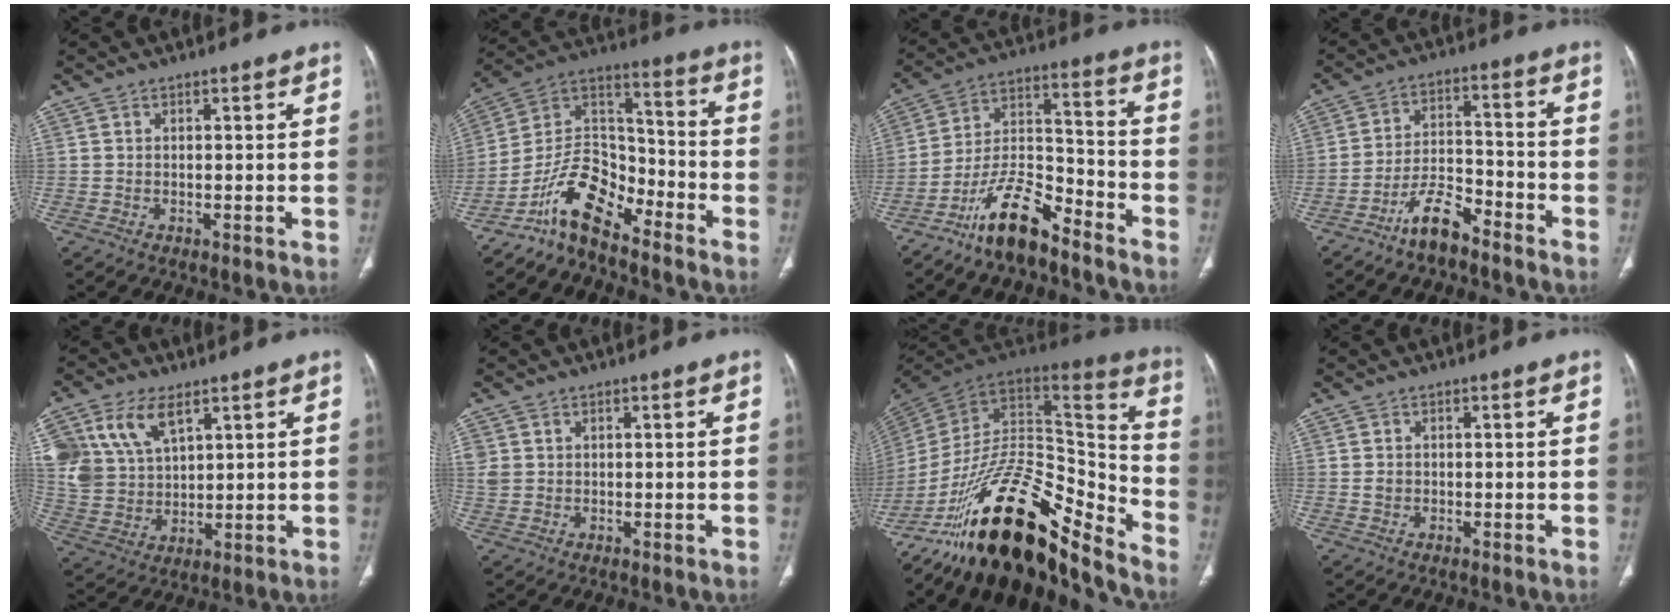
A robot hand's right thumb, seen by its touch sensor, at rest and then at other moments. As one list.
[{"total": 12.4, "force": [-9.4, 5.4, 6.1], "torque": [-0.096, 0.097, -0.183]}, {"total": 13.0, "force": [-9.8, 4.3, 7.4], "torque": [-0.131, 0.081, -0.185]}, {"total": 8.1, "force": [-6.3, 2.6, 4.3], "torque": [-0.081, 0.052, -0.118]}, {"total": 14.1, "force": [6.9, 8.6, 8.8], "torque": [-0.174, -0.014, 0.146]}, {"total": 3.2, "force": [0.7, 2.9, 1.2], "torque": [-0.024, 0.002, 0.021]}, {"total": 30.7, "force": [-20.3, 11.3, 20.0], "torque": [-0.300, 0.090, -0.333]}, {"total": 1.0, "force": [-0.1, 0.9, 0.5], "torque": [-0.010, 0.002, 0.001]}]